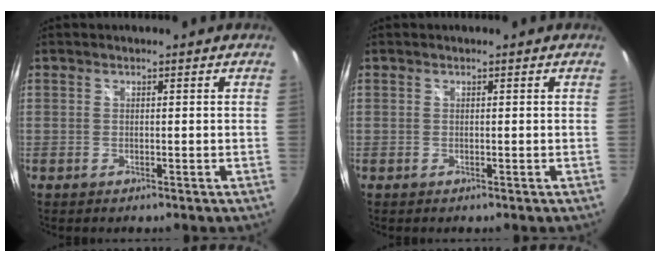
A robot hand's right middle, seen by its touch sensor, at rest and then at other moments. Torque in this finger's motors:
{"motor_torque": [0.00, 0.00, 0.00, 0.00]}